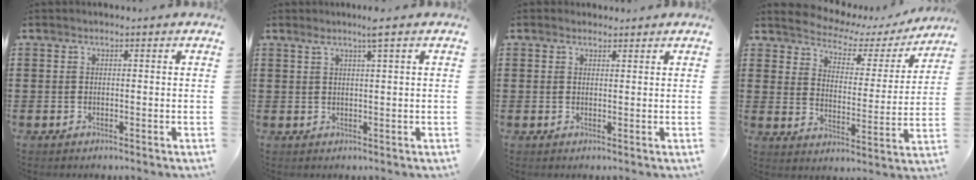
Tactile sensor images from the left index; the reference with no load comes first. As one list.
[{"total": 2.7, "force": [1.4, -0.3, 2.2], "torque": [-0.046, -0.003, 0.023]}, {"total": 1.1, "force": [1.0, 0.4, 0.1], "torque": [-0.004, 0.002, 0.020]}, {"total": 3.4, "force": [3.1, 1.2, 0.7], "torque": [-0.037, -0.025, 0.043]}]